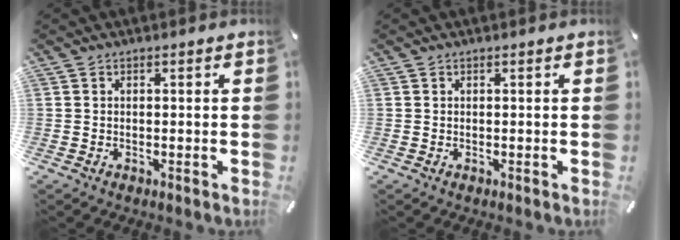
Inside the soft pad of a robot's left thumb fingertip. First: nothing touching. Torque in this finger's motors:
{"motor_torque": [0.00, 0.00, 0.00, 0.00, 0.00]}